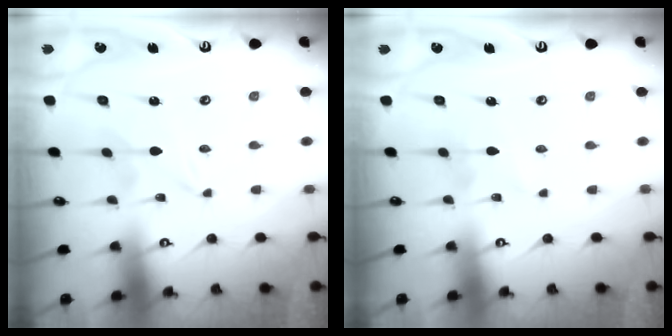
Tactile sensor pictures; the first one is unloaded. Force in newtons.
{"total": 2.7, "press": 2.7, "slide": 0.2}